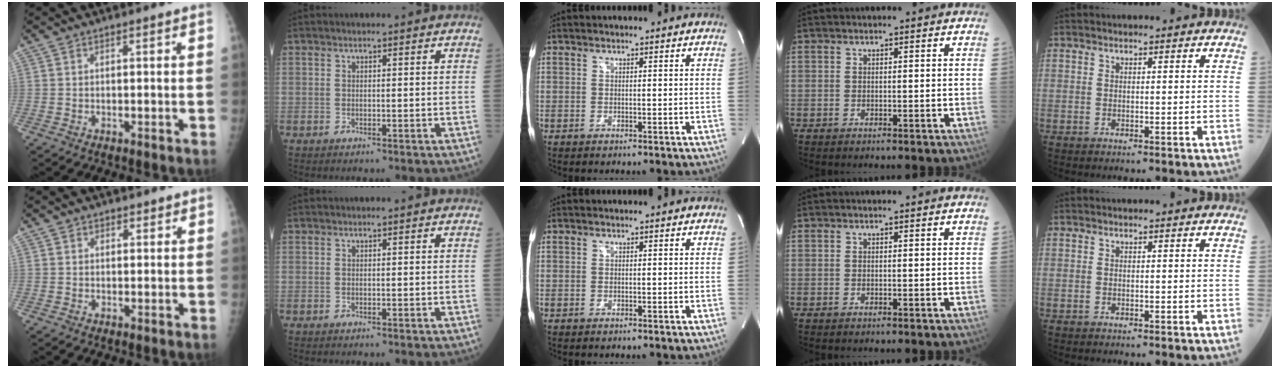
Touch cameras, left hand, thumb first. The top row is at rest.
{"thumb": {"total": 1.7, "force": [1.0, 1.4, -0.1], "torque": [0.024, -0.003, 0.006]}}